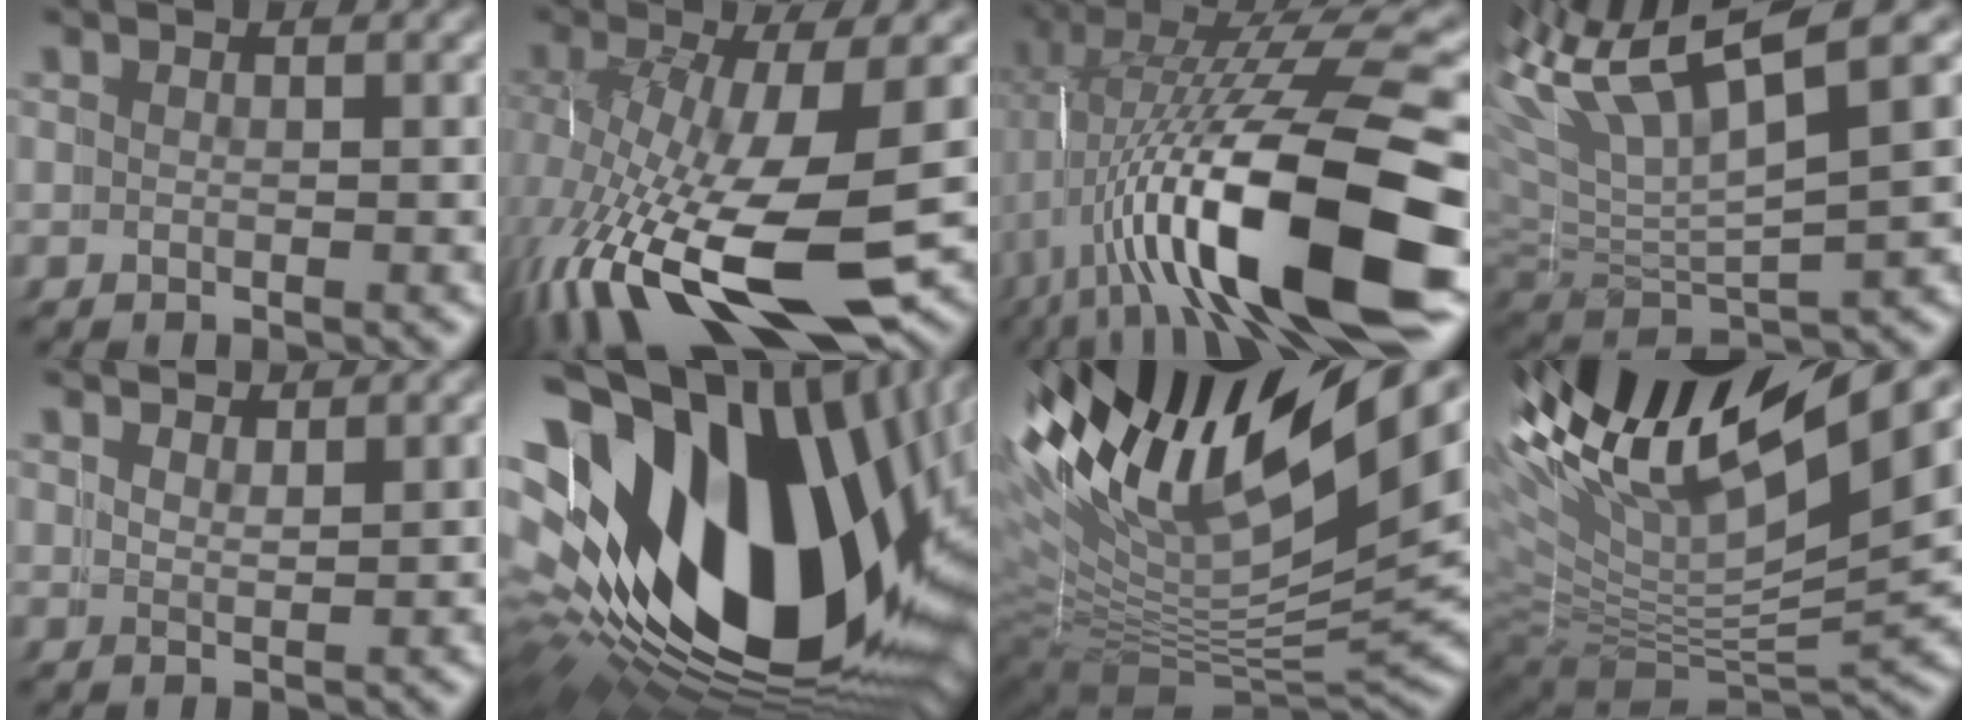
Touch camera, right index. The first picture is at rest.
{"total": 8.9, "force": [-2.8, 3.5, 7.7], "torque": [-0.161, -0.048, -0.023]}
{"total": 16.6, "force": [-1.4, 5.7, 15.6], "torque": [-0.244, -0.001, -0.008]}
{"total": 10.5, "force": [3.1, 6.8, 7.4], "torque": [-0.169, -0.004, 0.052]}
{"total": 2.6, "force": [2.5, -0.2, -0.8], "torque": [0.007, -0.015, 0.049]}
{"total": 31.2, "force": [-0.9, 20.0, 24.0], "torque": [-0.384, -0.030, -0.006]}
{"total": 23.5, "force": [6.4, 14.4, 17.4], "torque": [-0.296, 0.007, 0.086]}
{"total": 21.3, "force": [6.4, 13.4, 15.2], "torque": [-0.273, -0.008, 0.095]}